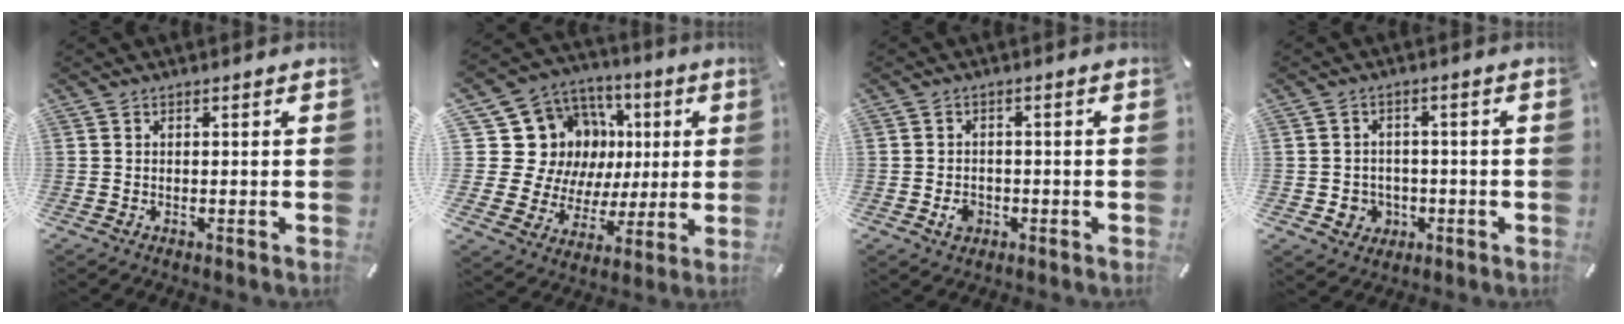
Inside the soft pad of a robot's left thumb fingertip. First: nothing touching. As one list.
[{"total": 17.7, "force": [3.8, 16.1, 6.1], "torque": [-0.089, -0.042, 0.113]}, {"total": 3.4, "force": [-1.2, 2.8, 1.5], "torque": [-0.026, 0.006, -0.020]}, {"total": 5.5, "force": [-1.3, 5.2, 1.4], "torque": [-0.026, 0.011, -0.022]}]